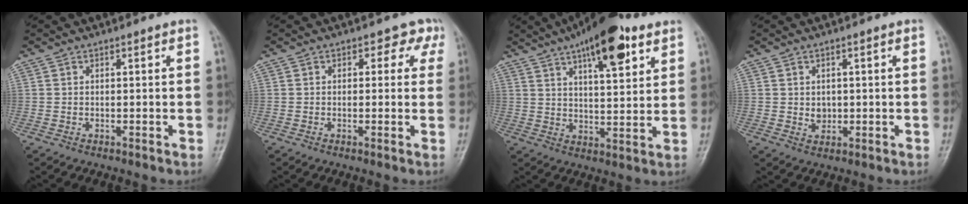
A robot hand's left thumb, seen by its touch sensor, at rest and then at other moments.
{"total": 4.0, "force": [1.6, 2.8, 2.3], "torque": [0.011, 0.002, 0.007]}
{"total": 15.7, "force": [8.7, 5.5, 11.9], "torque": [-0.152, -0.025, 0.131]}
{"total": 2.3, "force": [0.1, 1.9, 1.3], "torque": [-0.011, -0.001, 0.007]}